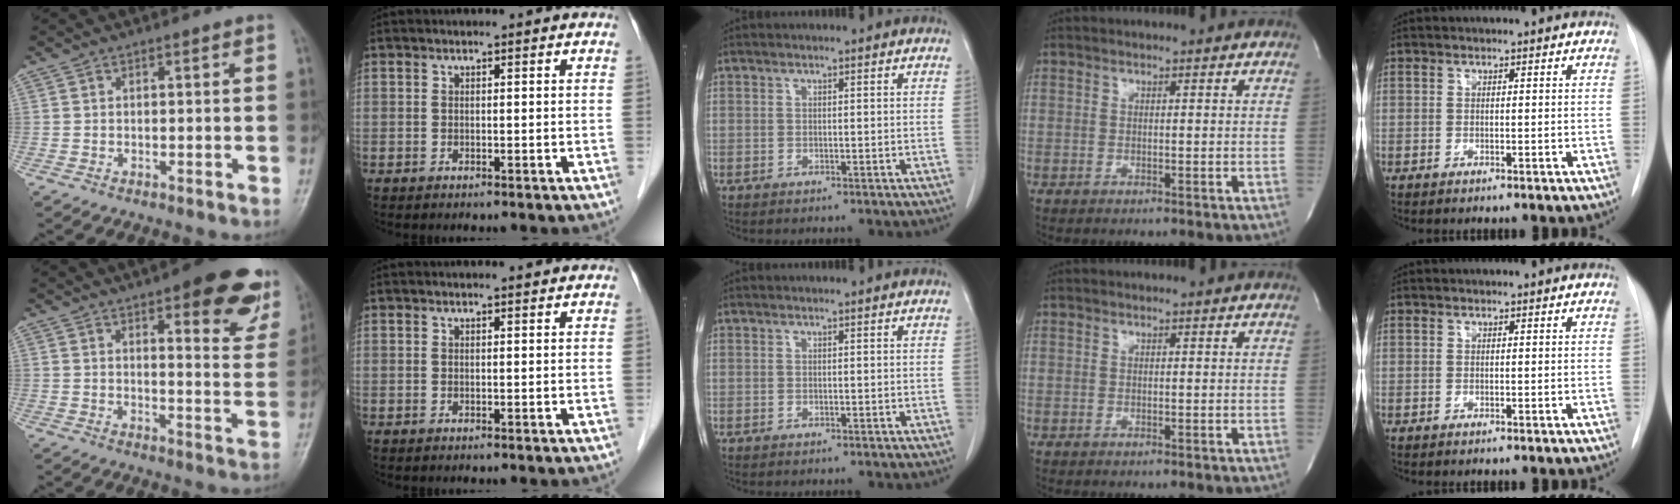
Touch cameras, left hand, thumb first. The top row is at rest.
{"thumb": {"total": 17.5, "force": [10.5, 5.8, 12.7], "torque": [-0.113, -0.048, 0.120]}, "index": {"total": 0.9, "force": [0.8, -0.1, 0.2], "torque": [-0.008, 0.002, 0.013]}}